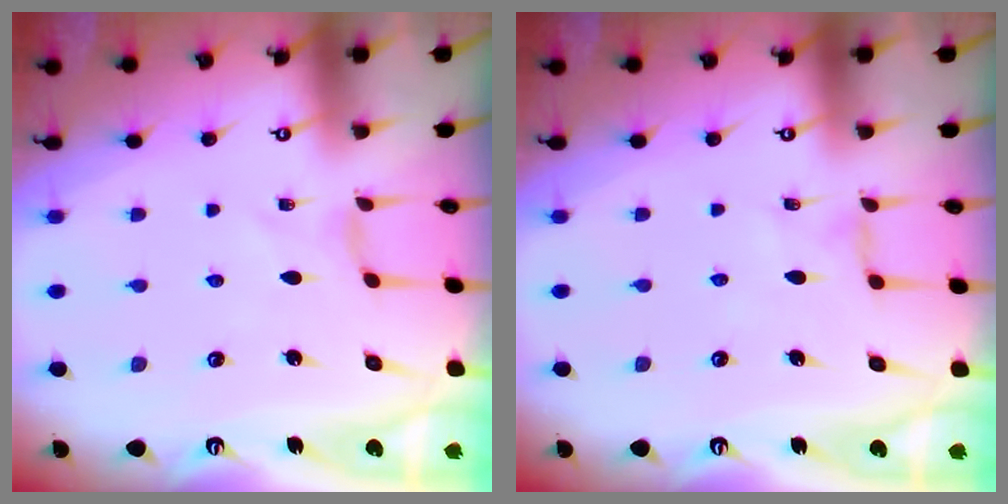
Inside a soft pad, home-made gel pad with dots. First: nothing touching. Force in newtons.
{"total": 1.7, "press": 1.7, "slide": 0.3}